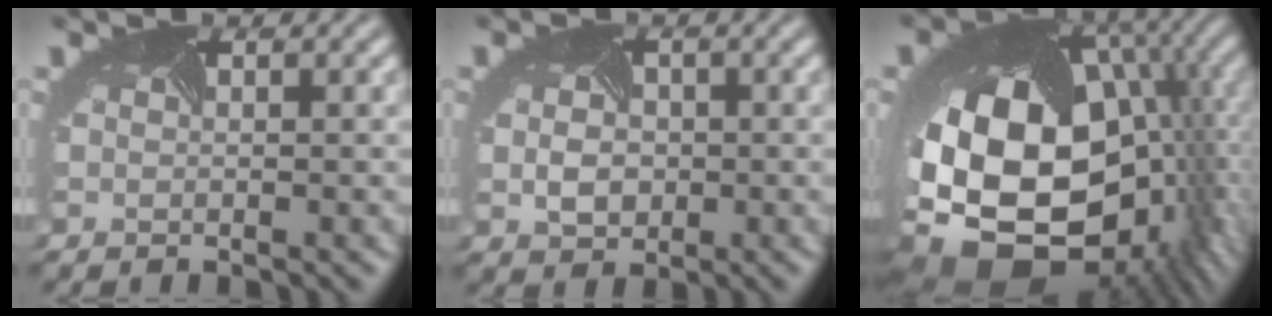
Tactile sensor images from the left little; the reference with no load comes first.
{"total": 3.3, "force": [-0.2, 2.6, 1.9], "torque": [-0.034, 0.003, -0.003]}
{"total": 19.6, "force": [-4.2, 13.4, 13.6], "torque": [-0.251, -0.050, -0.047]}